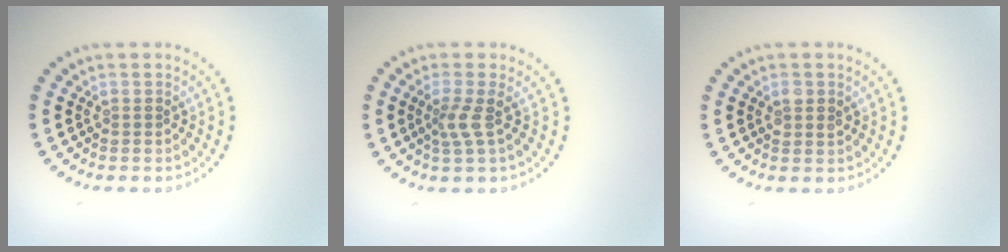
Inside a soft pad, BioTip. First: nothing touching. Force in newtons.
{"total": 1.9, "press": 1.4, "slide": 1.3}
{"total": 1.2, "press": 1.1, "slide": 0.3}